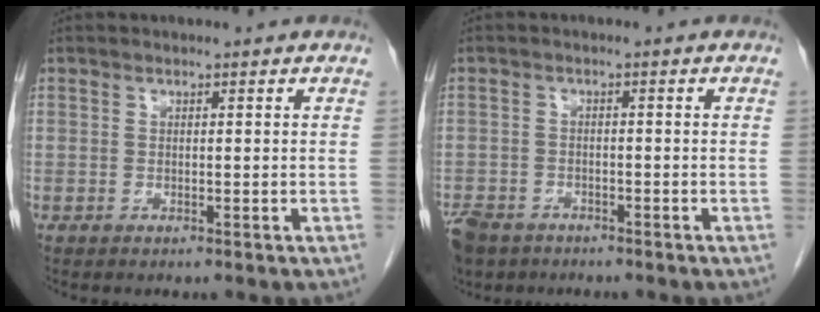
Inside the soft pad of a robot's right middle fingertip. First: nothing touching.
{"total": 8.5, "force": [-6.0, 5.2, 3.0], "torque": [-0.078, -0.007, -0.102]}